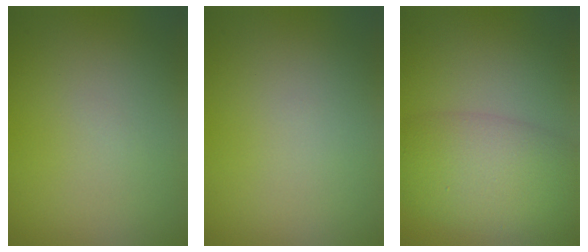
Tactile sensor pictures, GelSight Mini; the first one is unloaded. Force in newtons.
{"total": 0.0}
{"total": 6.8, "press": 6.8, "slide": 0.2}